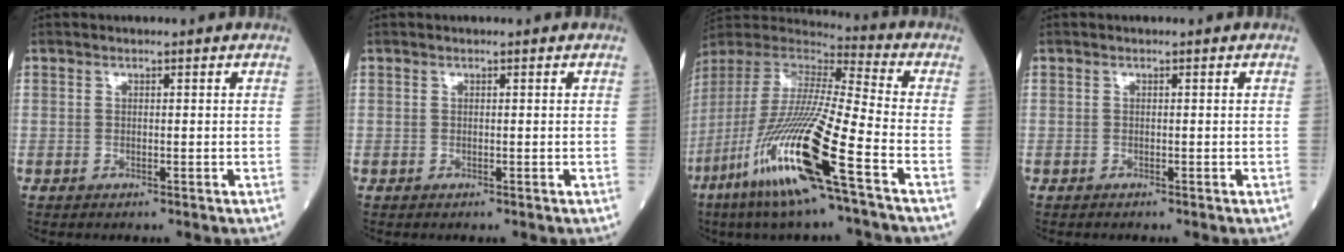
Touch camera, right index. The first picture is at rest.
{"total": 0.0}
{"total": 22.1, "force": [-10.4, 0.3, 19.5], "torque": [-0.433, -0.063, -0.211]}
{"total": 0.0}